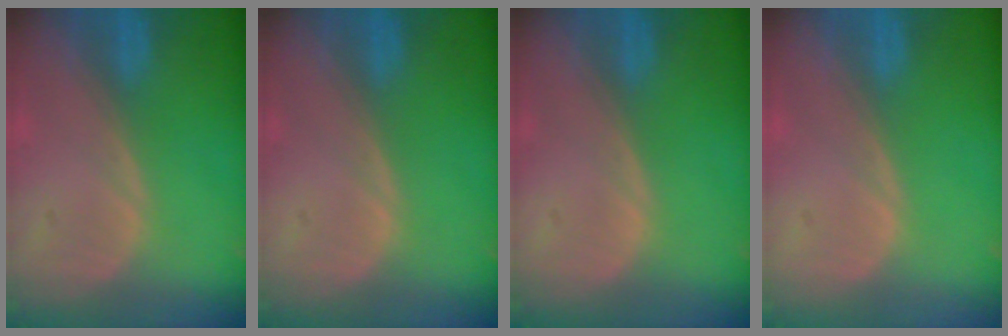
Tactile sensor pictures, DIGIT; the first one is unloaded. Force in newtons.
{"total": 0.0}
{"total": 0.0}
{"total": 0.0}